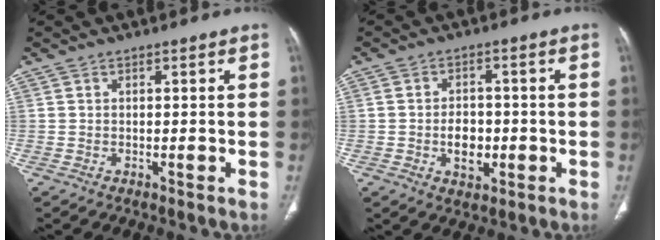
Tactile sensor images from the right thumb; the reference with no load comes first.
{"total": 5.7, "force": [-1.2, 4.1, 3.8], "torque": [-0.038, 0.009, -0.016]}